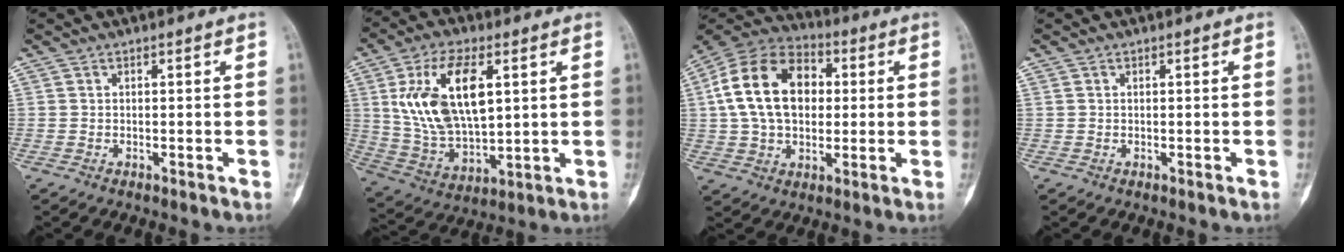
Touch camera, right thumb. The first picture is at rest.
{"total": 17.9, "force": [4.8, 9.0, 14.7], "torque": [-0.268, -0.012, 0.100]}
{"total": 19.1, "force": [2.8, 13.0, 13.7], "torque": [-0.234, 0.022, 0.045]}
{"total": 0.0}